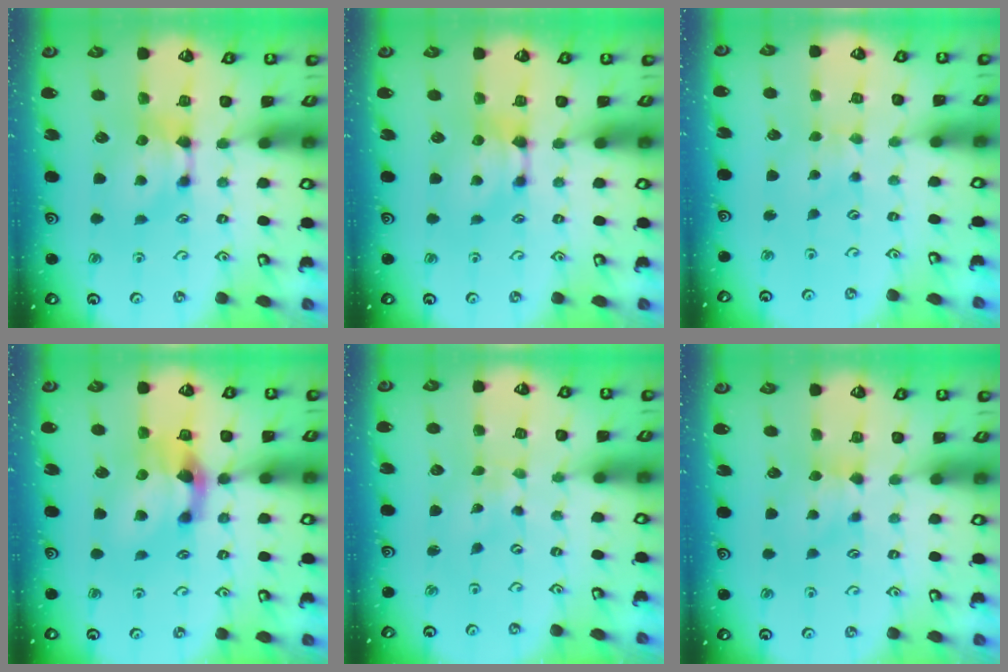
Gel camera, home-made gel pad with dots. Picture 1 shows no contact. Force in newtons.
{"total": 0.0}
{"total": 2.0, "press": 2.0, "slide": 0.1}
{"total": 4.7, "press": 4.2, "slide": 2.1}
{"total": 6.4, "press": 6.4, "slide": 0.4}
{"total": 1.8, "press": 1.6, "slide": 0.7}